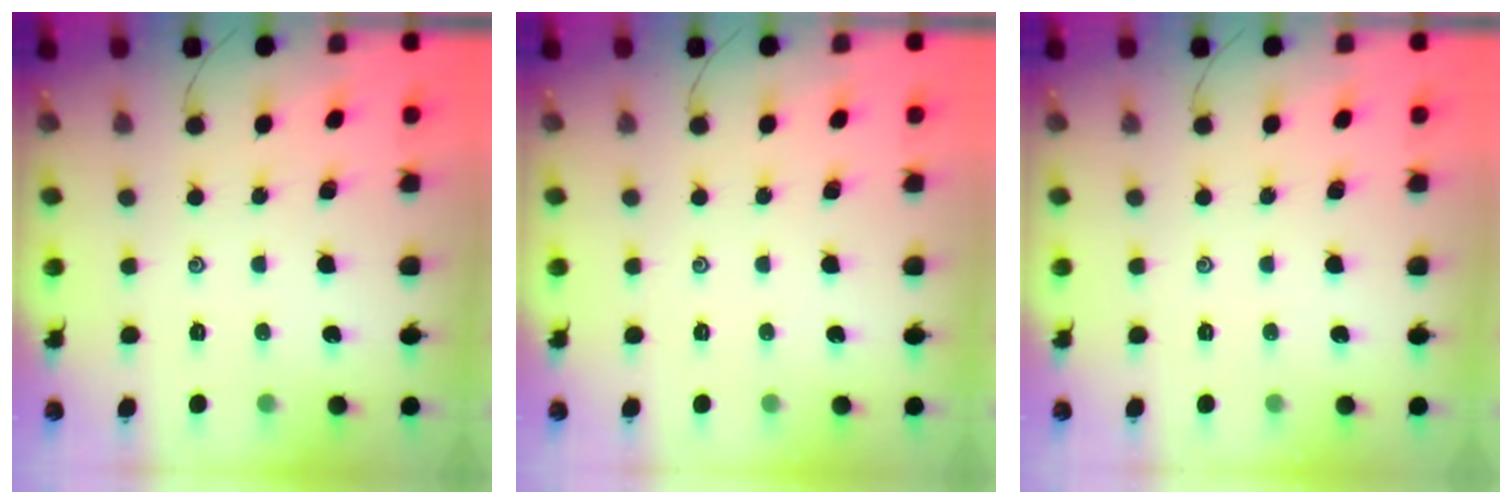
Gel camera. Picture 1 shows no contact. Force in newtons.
{"total": 0.0}
{"total": 0.0}